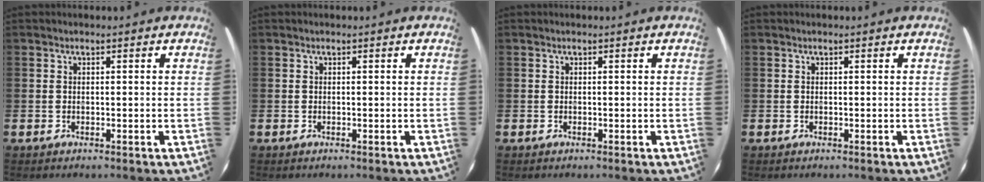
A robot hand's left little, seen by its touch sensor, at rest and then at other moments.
{"total": 0.0}
{"total": 0.0}
{"total": 0.0}